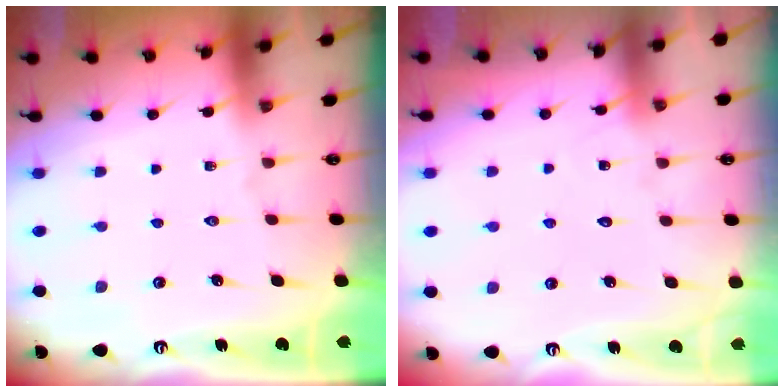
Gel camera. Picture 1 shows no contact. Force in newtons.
{"total": 6.0, "press": 6.0, "slide": 0.5}